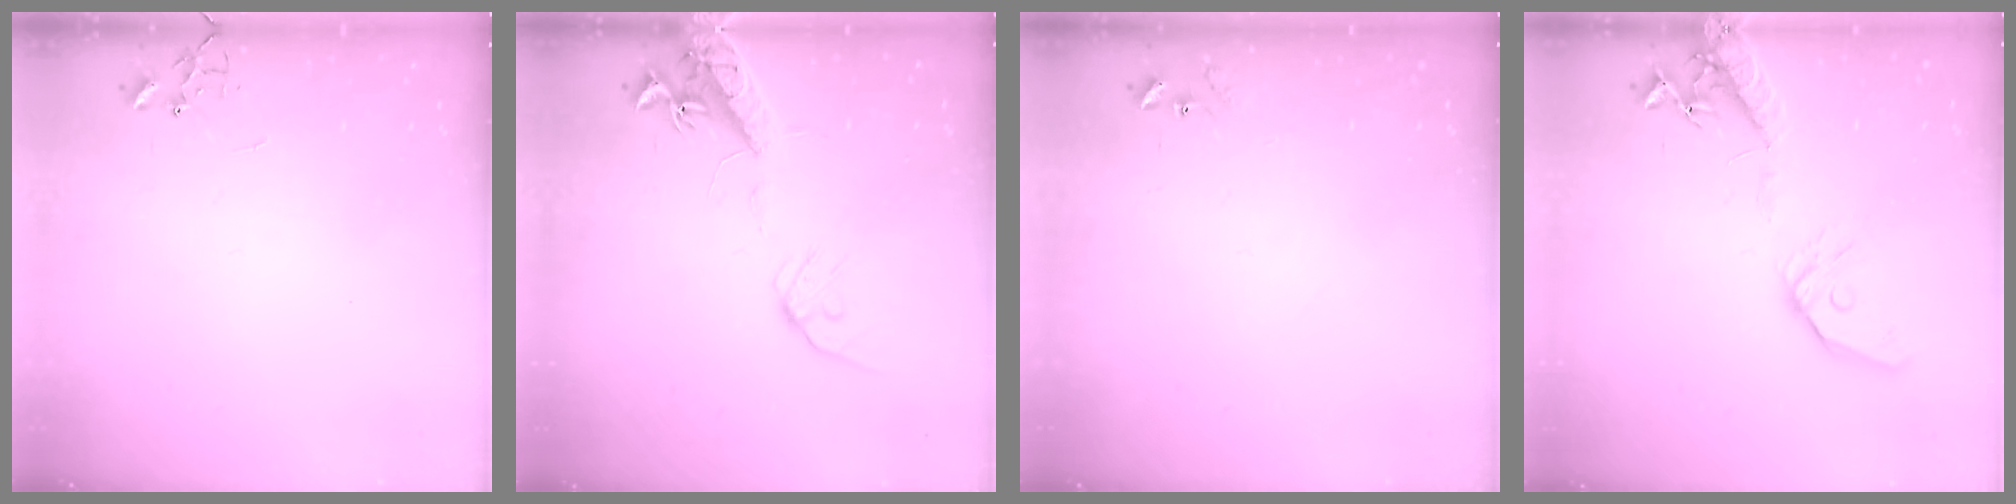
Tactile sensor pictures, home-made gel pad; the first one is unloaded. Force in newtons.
{"total": 16.4, "press": 16.1, "slide": 3.0}
{"total": 7.7, "press": 7.6, "slide": 0.6}
{"total": 15.4, "press": 15.2, "slide": 2.8}